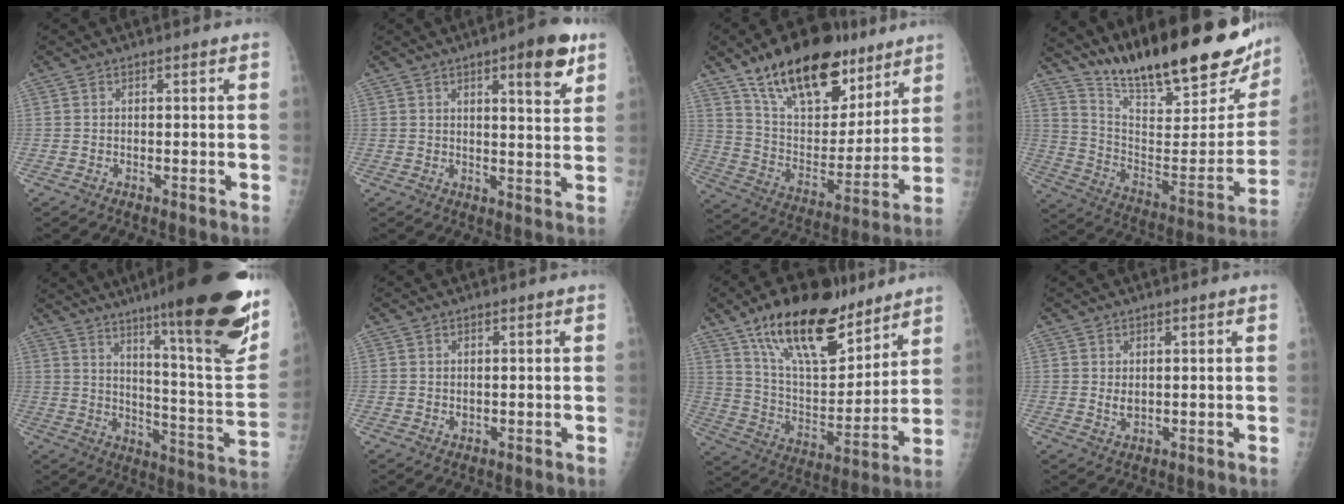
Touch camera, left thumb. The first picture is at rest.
{"total": 9.6, "force": [4.9, 2.7, 7.7], "torque": [-0.085, -0.021, 0.061]}
{"total": 25.2, "force": [16.2, 12.2, 14.9], "torque": [-0.201, -0.051, 0.273]}
{"total": 29.0, "force": [22.1, 7.3, 17.3], "torque": [-0.238, -0.099, 0.336]}
{"total": 28.6, "force": [17.2, 4.0, 22.5], "torque": [-0.281, -0.070, 0.255]}
{"total": 0.8, "force": [0.1, 0.7, 0.5], "torque": [-0.006, -0.001, 0.005]}
{"total": 23.5, "force": [15.6, 9.8, 14.6], "torque": [-0.205, -0.063, 0.272]}
{"total": 2.2, "force": [0.5, 1.3, 1.7], "torque": [-0.023, -0.005, 0.013]}